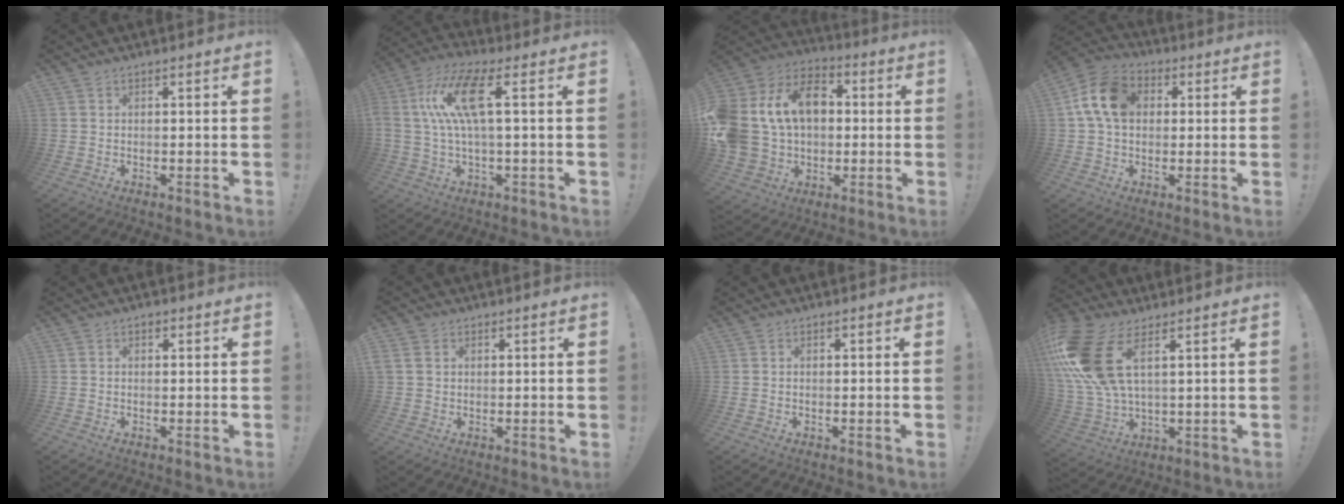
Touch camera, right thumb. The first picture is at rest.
{"total": 14.7, "force": [3.2, 4.5, 13.6], "torque": [-0.272, 0.000, 0.047]}
{"total": 21.5, "force": [4.2, 16.4, 13.2], "torque": [-0.260, 0.002, 0.095]}
{"total": 13.2, "force": [2.7, 9.7, 8.5], "torque": [-0.152, 0.011, 0.056]}
{"total": 0.6, "force": [0.2, 0.5, 0.3], "torque": [-0.002, 0.001, 0.002]}
{"total": 3.6, "force": [1.4, 3.0, 1.6], "torque": [-0.024, 0.002, 0.028]}
{"total": 0.0}
{"total": 18.3, "force": [7.6, 8.9, 14.0], "torque": [-0.285, -0.032, 0.139]}